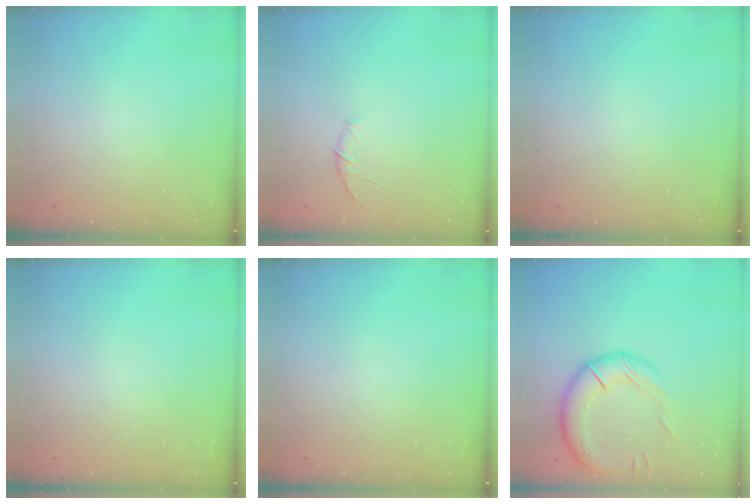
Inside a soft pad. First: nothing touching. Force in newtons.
{"total": 6.4, "press": 6.2, "slide": 1.6}
{"total": 0.0}
{"total": 0.0}
{"total": 0.0}
{"total": 18.2, "press": 17.9, "slide": 3.6}